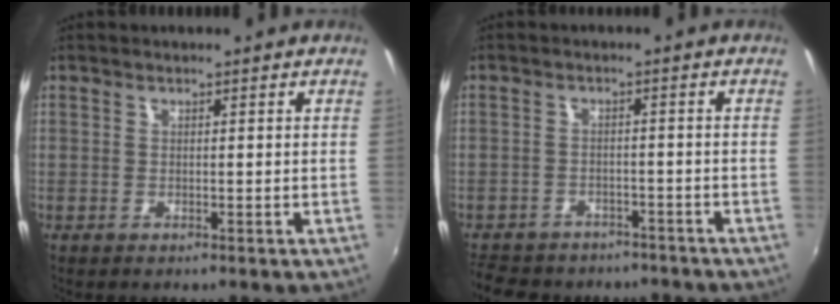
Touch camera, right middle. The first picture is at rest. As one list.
[{"total": 13.5, "force": [-10.9, 6.3, 4.8], "torque": [-0.123, -0.006, -0.153]}]